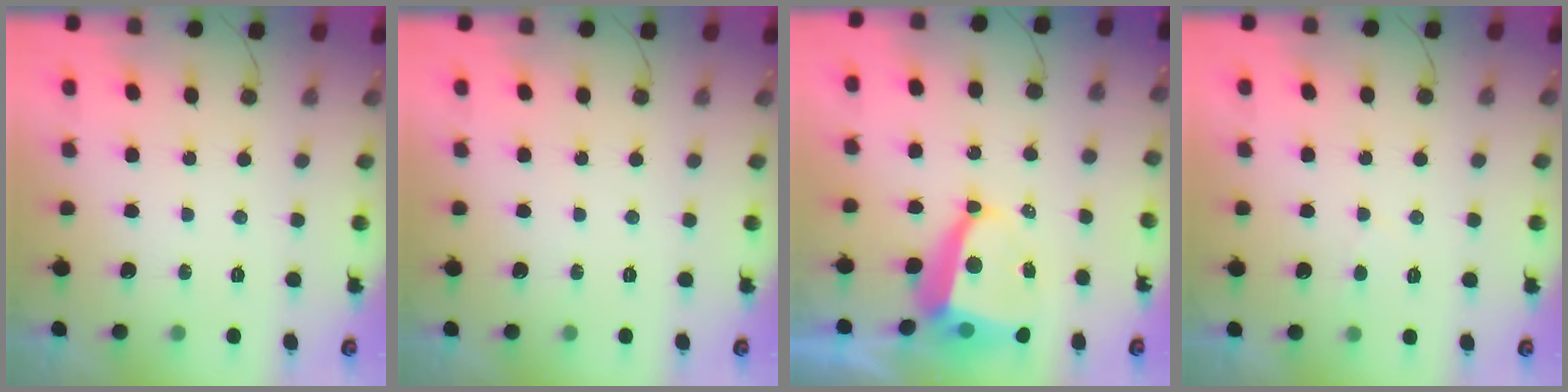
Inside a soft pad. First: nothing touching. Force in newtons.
{"total": 0.0}
{"total": 7.3, "press": 7.2, "slide": 0.8}
{"total": 2.5, "press": 2.5, "slide": 0.2}